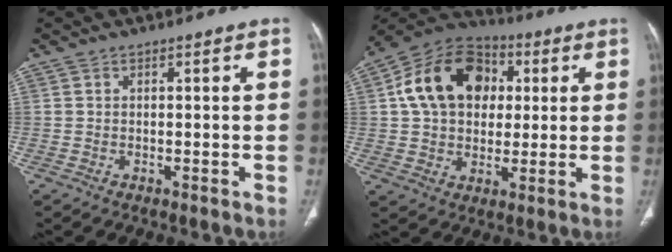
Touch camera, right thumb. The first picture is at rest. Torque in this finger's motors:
{"motor_torque": [0.78, 3.41, 1.00, -0.40, 0.13]}